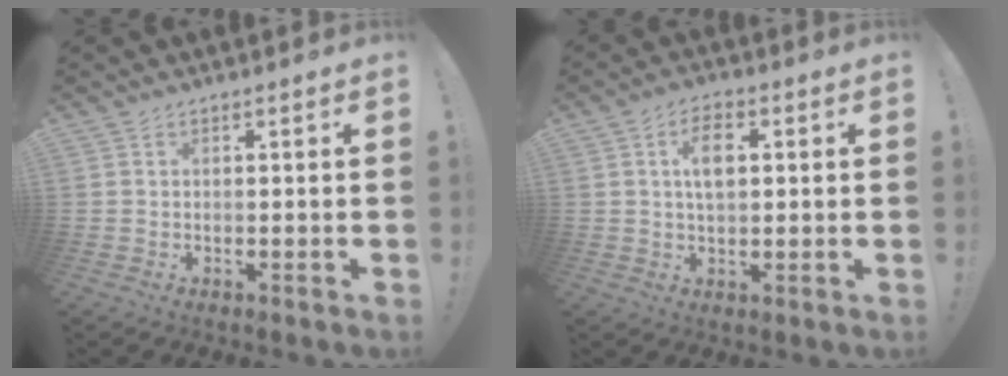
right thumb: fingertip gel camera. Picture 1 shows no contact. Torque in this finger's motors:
{"motor_torque": [-0.10, 0.42, -0.12, 0.22, 0.01]}